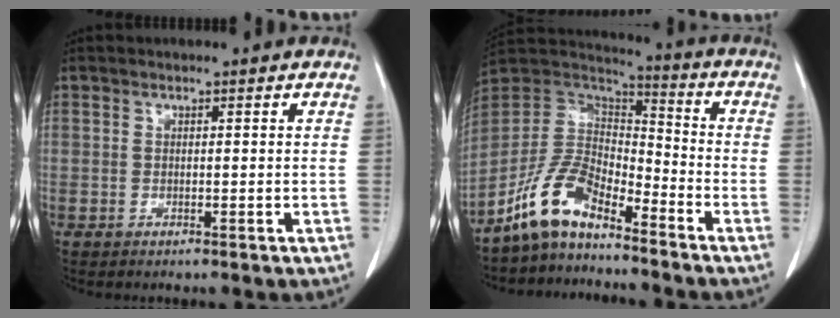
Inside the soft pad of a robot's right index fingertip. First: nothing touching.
{"total": 10.6, "force": [-8.2, 4.0, 5.3], "torque": [-0.117, 0.029, -0.163]}